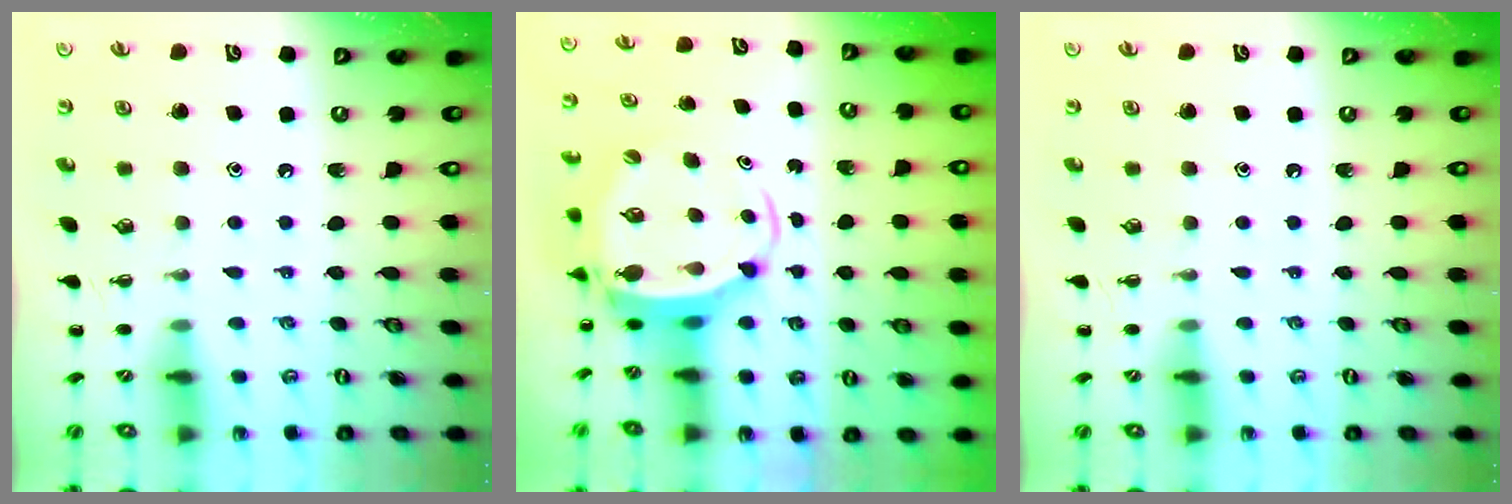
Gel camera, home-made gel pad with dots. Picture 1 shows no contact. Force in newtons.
{"total": 6.7, "press": 6.5, "slide": 1.6}
{"total": 0.0}